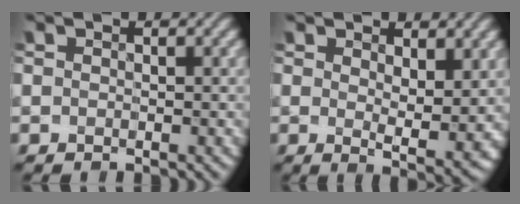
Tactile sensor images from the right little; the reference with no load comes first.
{"total": 5.2, "force": [1.0, 2.3, 4.6], "torque": [-0.065, -0.007, 0.023]}